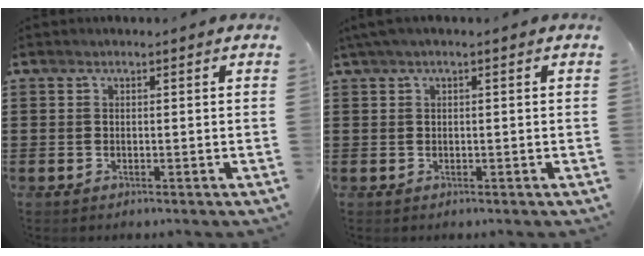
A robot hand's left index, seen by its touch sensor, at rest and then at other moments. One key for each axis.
{"total": 1.0, "fx": -0.1, "fy": 0.0, "fz": 1.0, "tx": -0.016, "ty": -0.002, "tz": -0.001}